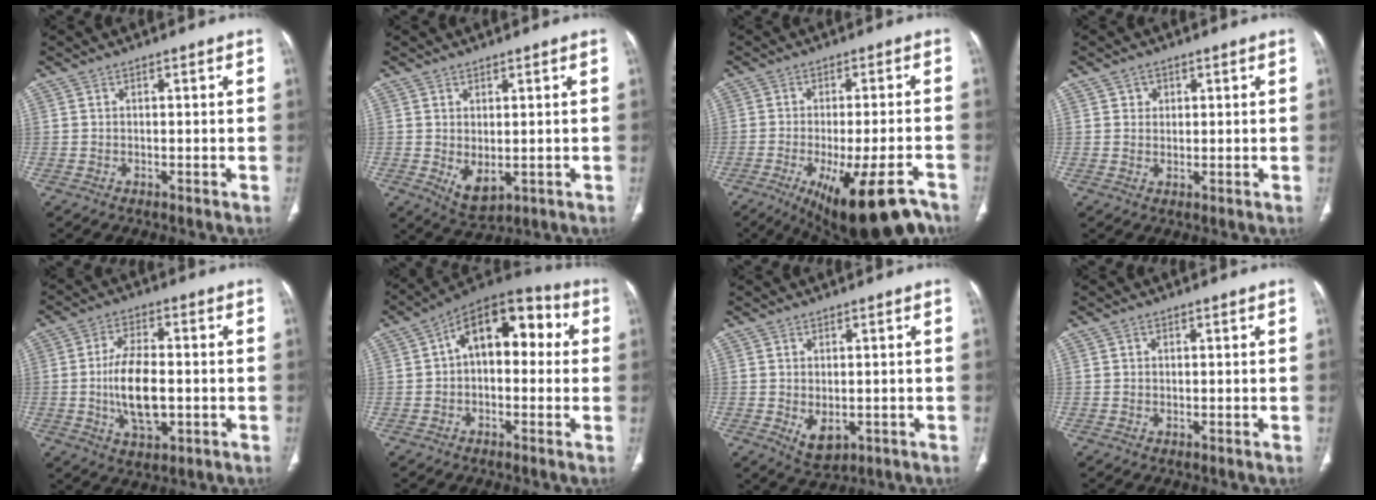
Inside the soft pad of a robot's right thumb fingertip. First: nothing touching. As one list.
[{"total": 4.9, "force": [-0.6, 2.6, 4.1], "torque": [-0.064, -0.010, 0.009]}, {"total": 17.5, "force": [-11.9, 4.8, 11.9], "torque": [-0.141, 0.030, -0.169]}, {"total": 2.1, "force": [0.9, 1.8, 0.5], "torque": [0.005, -0.004, 0.013]}, {"total": 11.1, "force": [-1.3, 5.5, 9.5], "torque": [-0.169, 0.004, -0.021]}, {"total": 14.5, "force": [2.2, 8.7, 11.5], "torque": [-0.132, 0.047, 0.020]}, {"total": 4.6, "force": [-0.8, 2.8, 3.5], "torque": [-0.052, -0.006, 0.004]}, {"total": 0.6, "force": [0.3, 0.5, 0.2], "torque": [0.002, 0.000, 0.006]}]